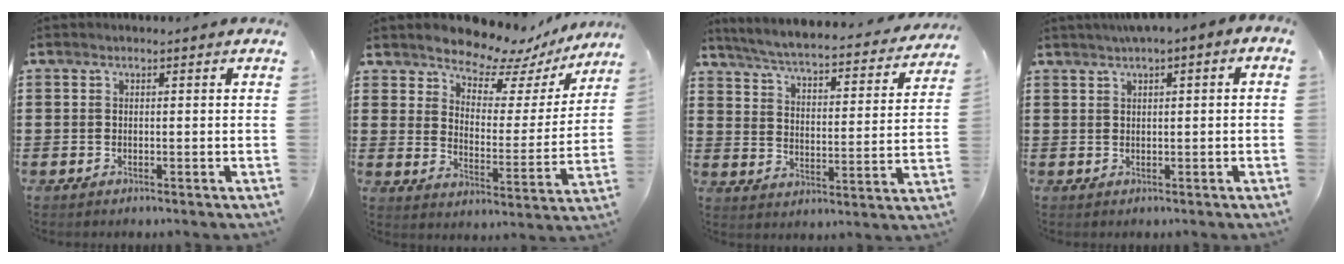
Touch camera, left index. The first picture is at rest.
{"total": 7.3, "force": [6.9, 1.6, 1.5], "torque": [-0.051, -0.058, 0.118]}
{"total": 4.9, "force": [4.7, -0.2, 1.5], "torque": [-0.055, -0.036, 0.073]}
{"total": 1.3, "force": [0.2, 0.2, 1.2], "torque": [-0.022, 0.002, 0.003]}